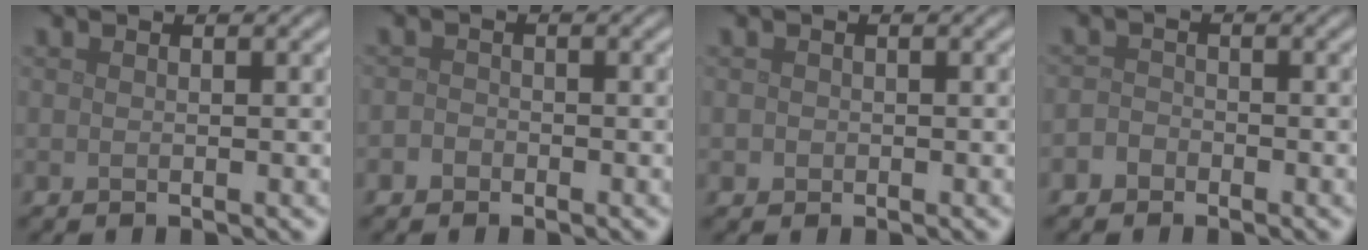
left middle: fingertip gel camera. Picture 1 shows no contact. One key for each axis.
{"total": 1.0, "fx": -0.5, "fy": 0.8, "fz": 0.3, "tx": -0.003, "ty": 0.002, "tz": -0.013}
{"total": 0.7, "fx": -0.1, "fy": 0.7, "fz": 0.1, "tx": 0.003, "ty": -0.003, "tz": -0.003}
{"total": 1.4, "fx": -0.8, "fy": 1.1, "fz": 0.3, "tx": 0.002, "ty": 0.004, "tz": -0.022}